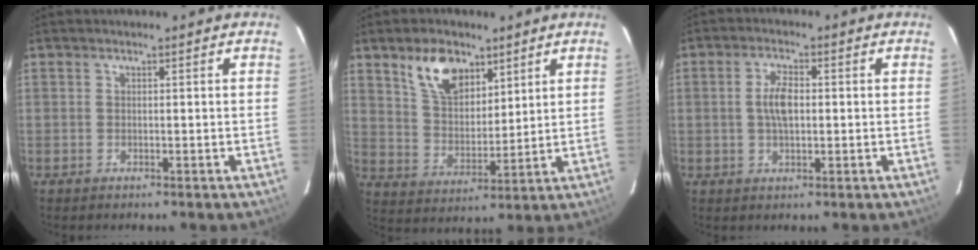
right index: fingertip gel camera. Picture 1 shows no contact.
{"total": 10.9, "force": [6.5, 6.1, 6.2], "torque": [-0.110, 0.015, 0.127]}
{"total": 4.8, "force": [0.1, 2.3, 4.2], "torque": [-0.084, 0.007, 0.004]}